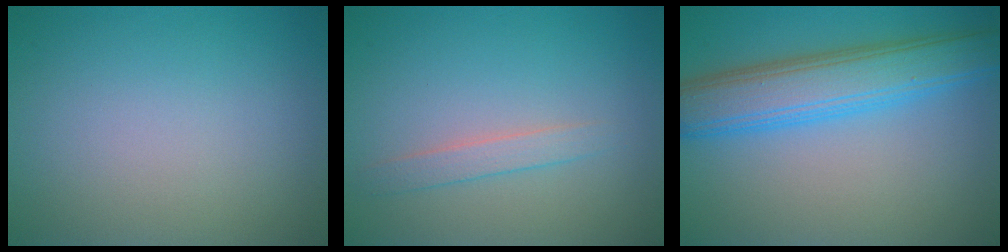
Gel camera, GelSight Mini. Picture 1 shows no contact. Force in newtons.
{"total": 1.5, "press": 1.5, "slide": 0.0}
{"total": 6.7, "press": 6.7, "slide": 0.2}